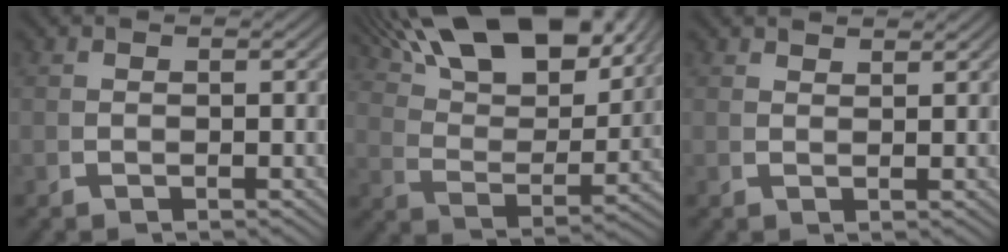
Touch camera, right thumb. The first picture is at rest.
{"total": 11.2, "force": [7.1, 4.7, 7.2], "torque": [-0.130, 0.004, 0.118]}
{"total": 1.8, "force": [1.8, -0.1, 0.1], "torque": [0.007, 0.005, 0.032]}